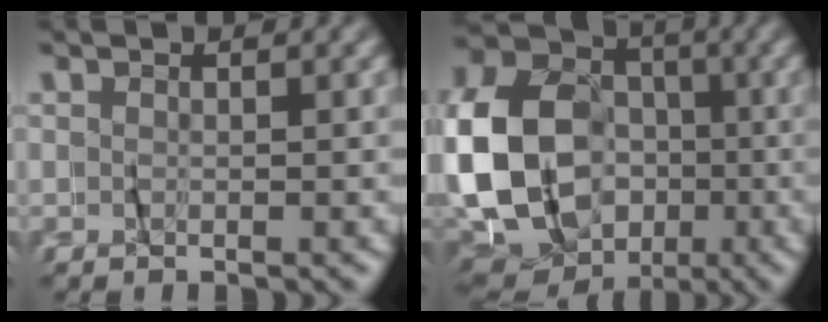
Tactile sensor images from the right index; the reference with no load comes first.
{"total": 18.5, "force": [-3.7, 16.2, 8.1], "torque": [-0.200, -0.059, -0.068]}